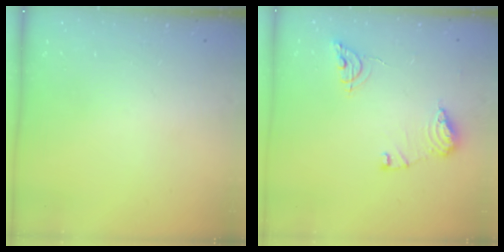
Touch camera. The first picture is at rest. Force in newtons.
{"total": 10.2, "press": 10.2, "slide": 0.6}